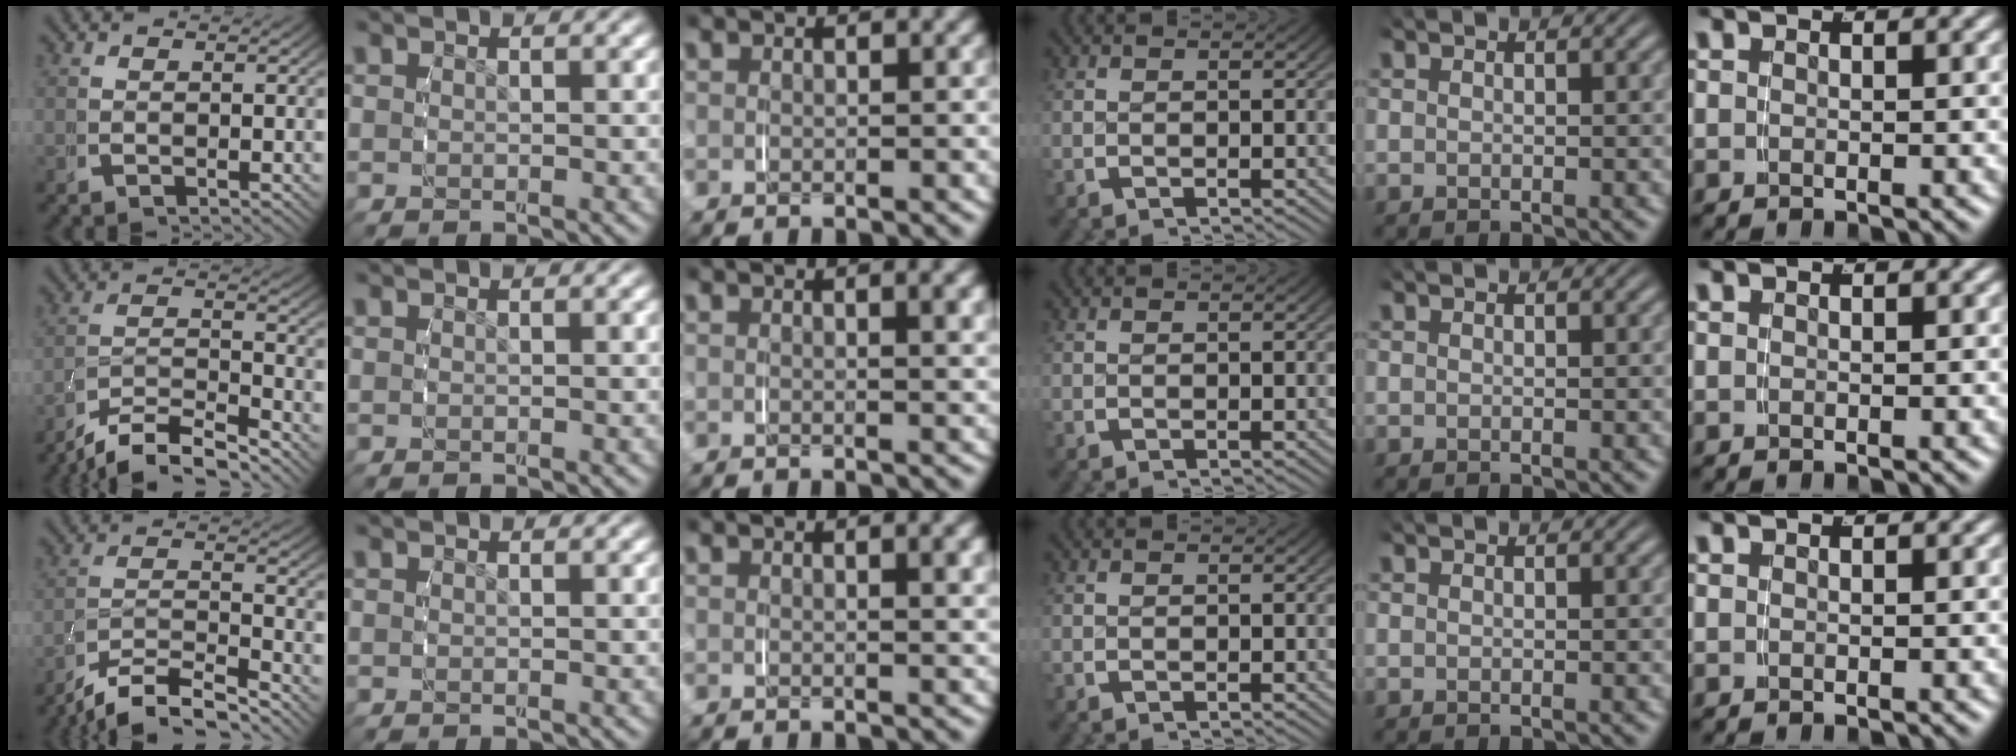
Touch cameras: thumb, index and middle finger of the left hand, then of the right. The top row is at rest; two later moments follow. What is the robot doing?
{"motion": "grasp_and_lifting", "object": "measuring cup"}